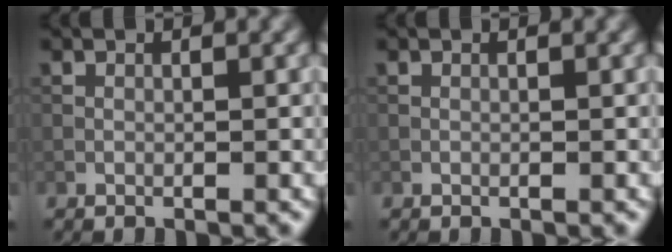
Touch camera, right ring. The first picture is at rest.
{"total": 0.0}